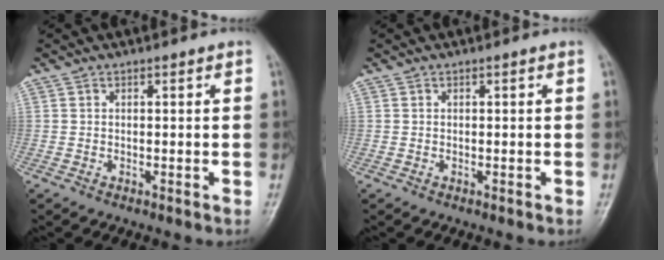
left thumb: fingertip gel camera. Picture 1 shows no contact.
{"total": 0.0}